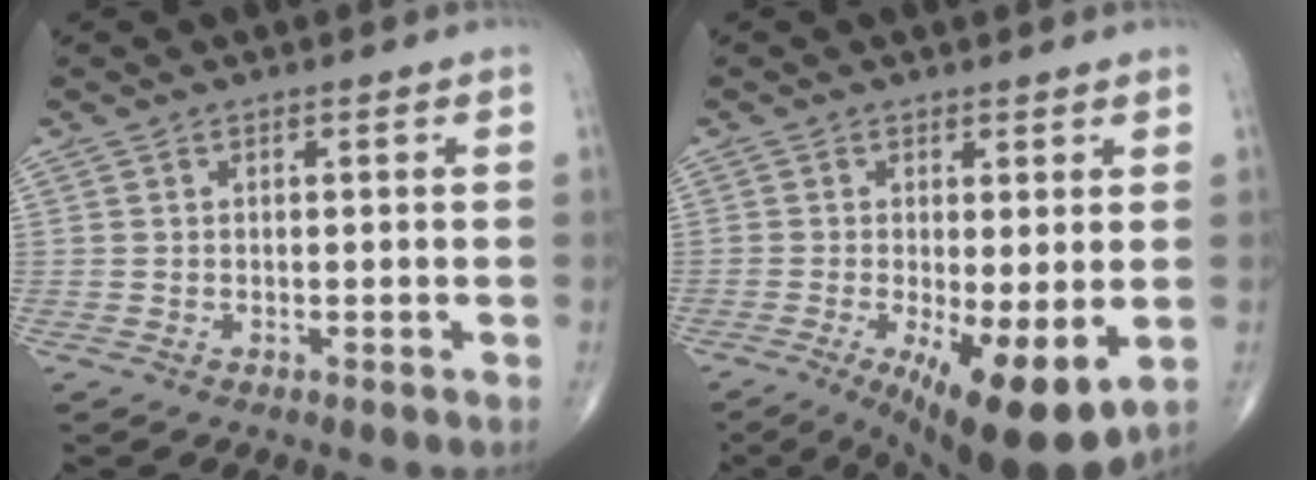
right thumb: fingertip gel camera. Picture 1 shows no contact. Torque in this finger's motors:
{"motor_torque": [0.01, 1.05, 0.11, -0.41, 0.16]}